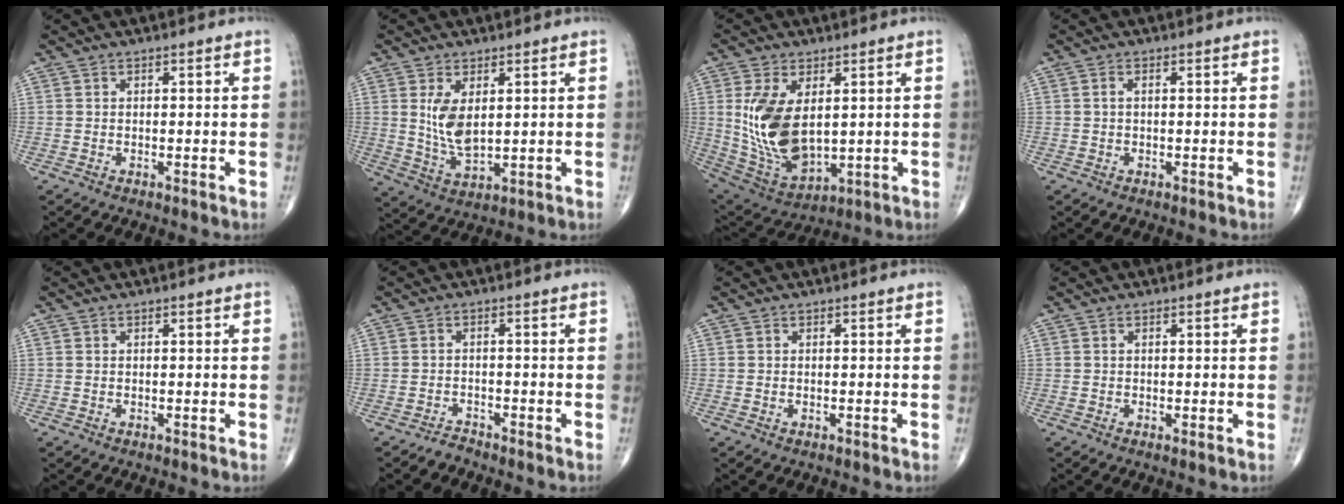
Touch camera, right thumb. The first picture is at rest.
{"total": 7.1, "force": [1.7, 3.5, 5.9], "torque": [-0.108, -0.018, 0.046]}
{"total": 14.9, "force": [2.3, 8.3, 12.1], "torque": [-0.224, -0.018, 0.067]}
{"total": 0.9, "force": [0.1, 0.3, 0.8], "torque": [-0.019, 0.003, 0.001]}
{"total": 0.0}
{"total": 1.6, "force": [-1.5, 0.2, -0.2], "torque": [0.006, 0.003, -0.030]}
{"total": 0.0}
{"total": 0.7, "force": [-0.1, 0.1, 0.7], "torque": [-0.014, -0.003, -0.002]}